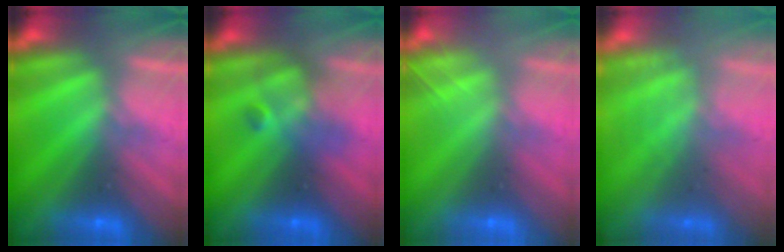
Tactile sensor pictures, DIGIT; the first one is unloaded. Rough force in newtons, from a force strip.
{"total": 2.5}
{"total": 2.0}
{"total": 2.9}